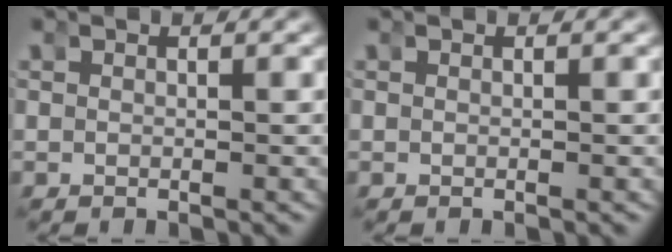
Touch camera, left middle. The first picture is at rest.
{"total": 0.0}